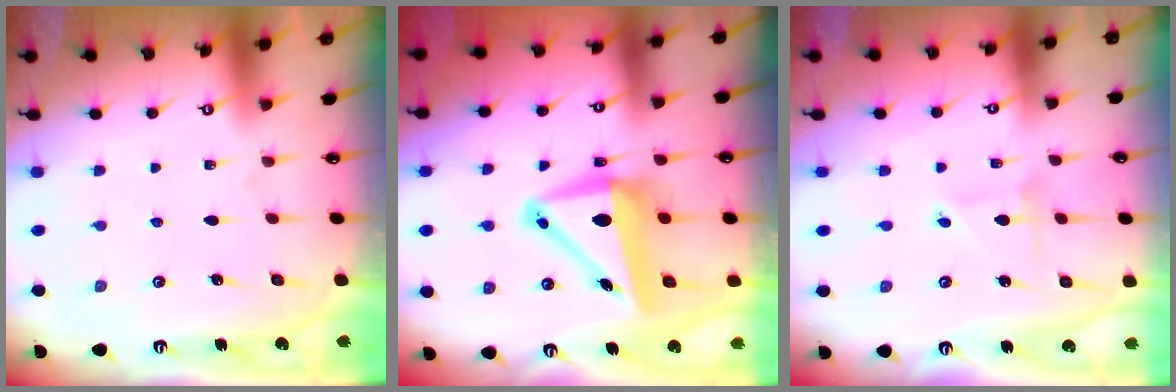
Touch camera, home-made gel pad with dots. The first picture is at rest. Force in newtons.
{"total": 10.4, "press": 10.2, "slide": 2.1}
{"total": 2.2, "press": 2.2, "slide": 0.1}